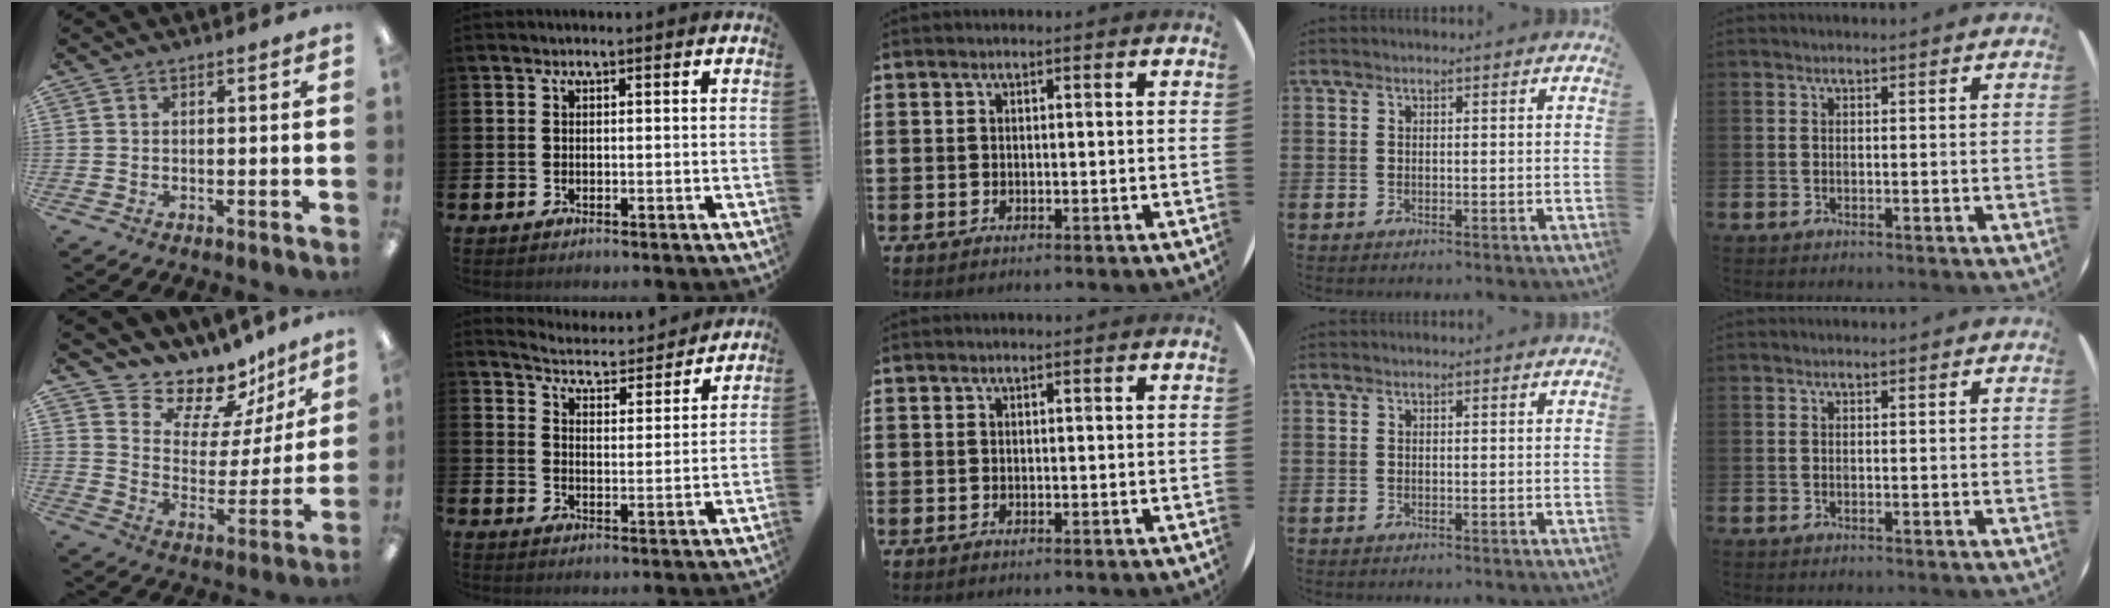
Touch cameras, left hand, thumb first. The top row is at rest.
{"thumb": {"total": 13.3, "force": [11.8, 5.6, 2.2], "torque": [-0.038, -0.115, 0.214]}, "index": {"total": 4.8, "force": [4.8, 0.5, 0.0], "torque": [-0.014, -0.046, 0.078]}}